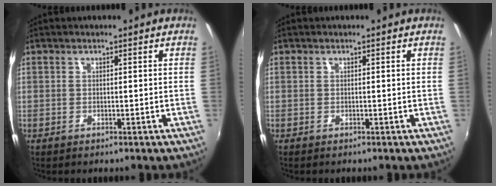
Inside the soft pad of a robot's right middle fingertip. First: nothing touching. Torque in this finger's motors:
{"motor_torque": [-0.08, -0.05, -0.04, 0.01]}